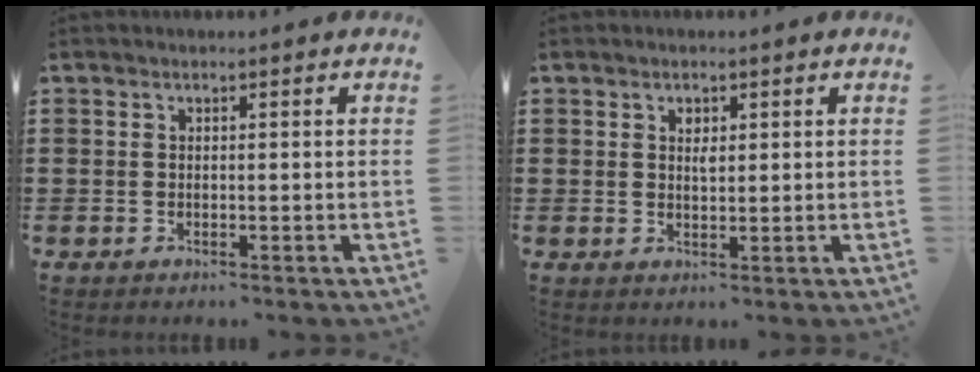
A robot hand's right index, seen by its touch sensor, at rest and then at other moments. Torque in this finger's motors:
{"motor_torque": [-0.07, 0.19, 0.03, 0.03]}